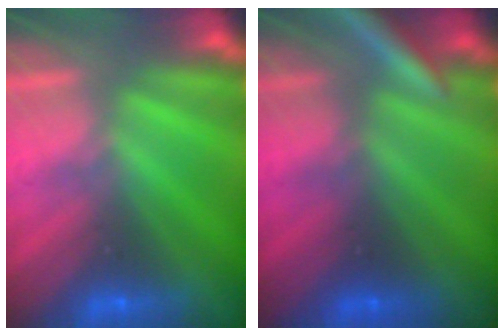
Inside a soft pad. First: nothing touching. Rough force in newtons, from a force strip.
{"total": 2.7}